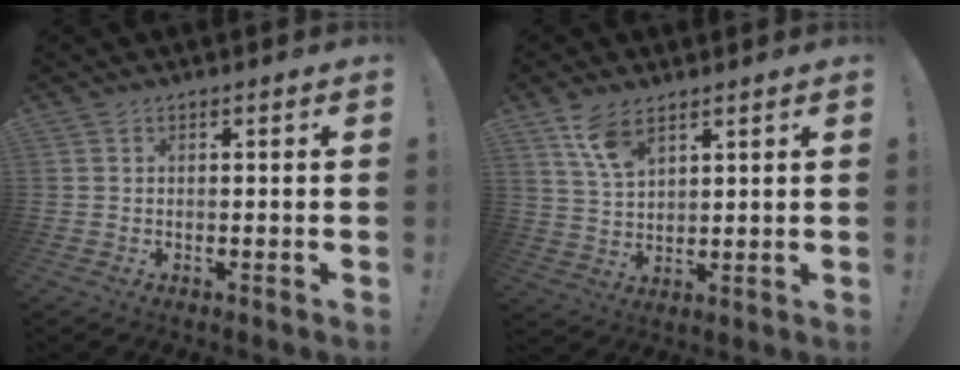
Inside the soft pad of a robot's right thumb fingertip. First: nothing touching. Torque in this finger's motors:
{"motor_torque": [0.10, 0.18, 0.24, 0.70, 0.02]}